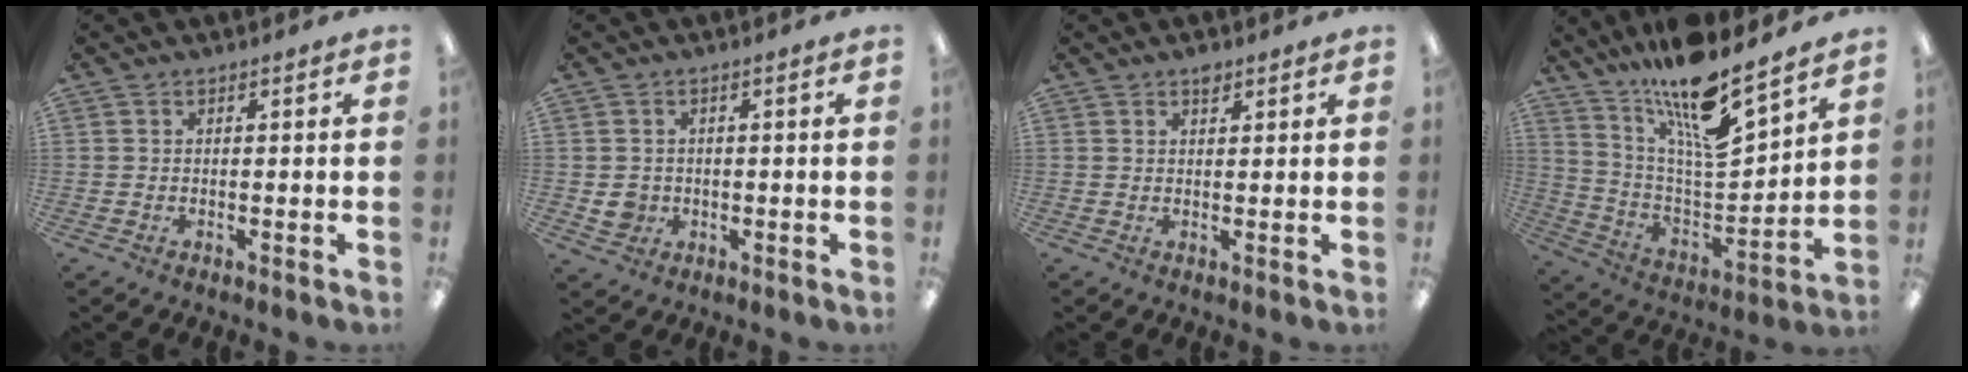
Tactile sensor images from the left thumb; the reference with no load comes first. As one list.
[{"total": 3.6, "force": [-0.2, 3.4, 1.1], "torque": [-0.014, 0.004, -0.002]}, {"total": 2.1, "force": [1.5, 1.1, 1.0], "torque": [-0.006, -0.005, 0.024]}, {"total": 17.1, "force": [13.4, 3.6, 10.0], "torque": [-0.190, -0.097, 0.230]}]